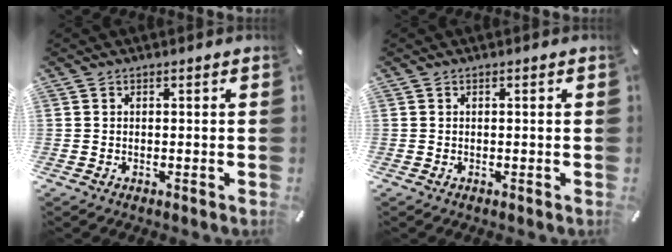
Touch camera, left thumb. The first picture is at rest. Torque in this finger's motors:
{"motor_torque": [-0.01, -0.01, -0.05, -0.03, 0.00]}